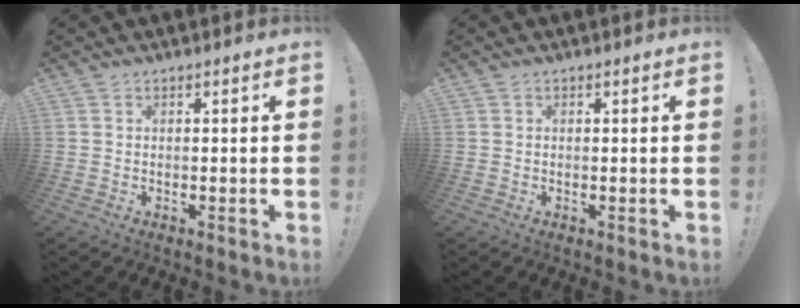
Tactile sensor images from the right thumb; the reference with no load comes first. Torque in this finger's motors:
{"motor_torque": [-0.12, 0.06, -0.04, 0.00, -0.03]}